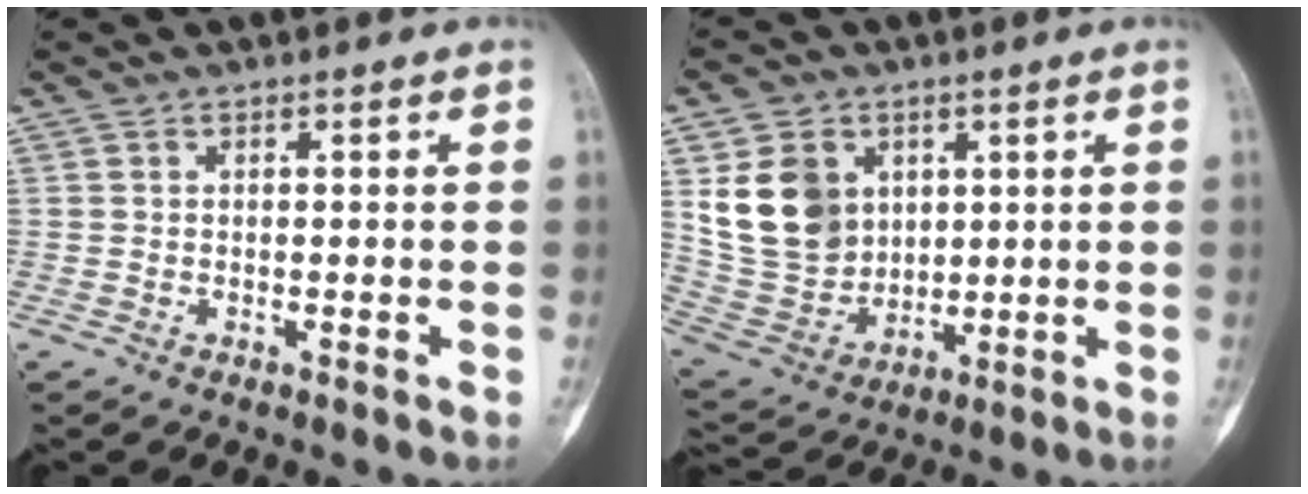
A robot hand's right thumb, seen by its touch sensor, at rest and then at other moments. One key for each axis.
{"total": 14.0, "fx": 4.2, "fy": 11.2, "fz": 7.2, "tx": -0.107, "ty": -0.017, "tz": 0.098}